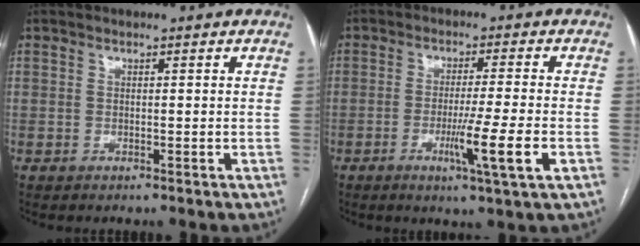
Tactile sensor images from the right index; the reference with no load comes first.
{"total": 8.2, "force": [-2.7, -1.1, 7.7], "torque": [-0.130, -0.022, -0.046]}